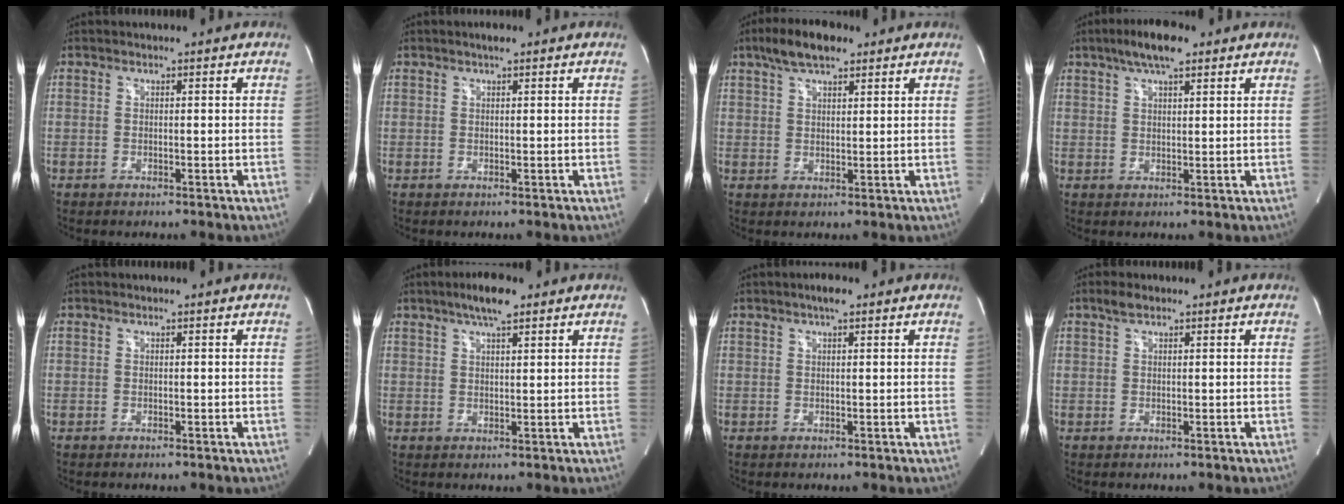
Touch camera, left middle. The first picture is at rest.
{"total": 1.1, "force": [0.8, 0.1, 0.8], "torque": [-0.019, 0.002, 0.015]}
{"total": 7.0, "force": [4.9, 2.5, 4.4], "torque": [-0.088, 0.018, 0.086]}
{"total": 6.5, "force": [4.3, 1.6, 4.6], "torque": [-0.090, 0.013, 0.074]}
{"total": 0.0}
{"total": 5.4, "force": [3.7, 1.0, 3.8], "torque": [-0.074, 0.009, 0.061]}
{"total": 2.2, "force": [1.4, 0.3, 1.6], "torque": [-0.033, 0.007, 0.022]}
{"total": 1.8, "force": [1.3, 0.7, 1.0], "torque": [-0.027, 0.009, 0.025]}